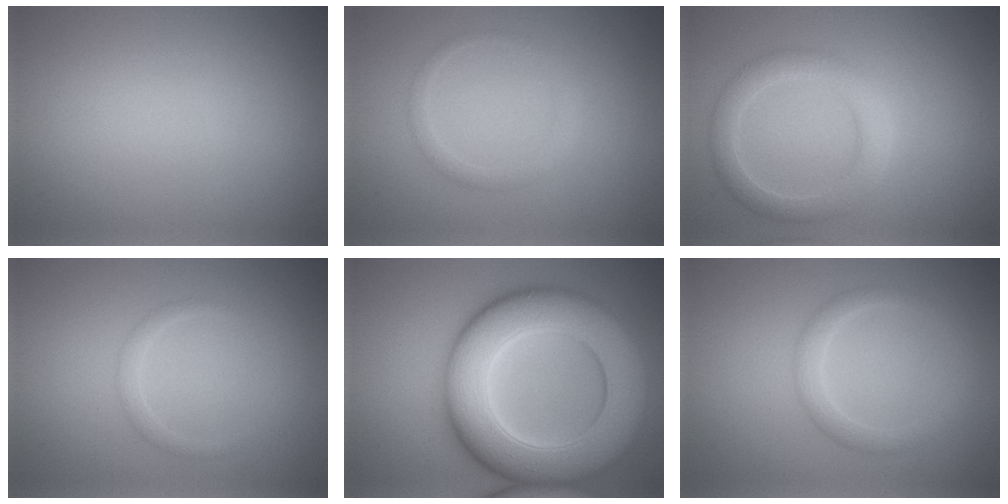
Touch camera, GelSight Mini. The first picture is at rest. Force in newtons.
{"total": 1.2, "press": 1.2, "slide": 0.0}
{"total": 3.3, "press": 3.3, "slide": 0.2}
{"total": 1.0, "press": 1.0, "slide": 0.1}
{"total": 13.4, "press": 13.4, "slide": 0.3}
{"total": 2.0, "press": 2.0, "slide": 0.1}